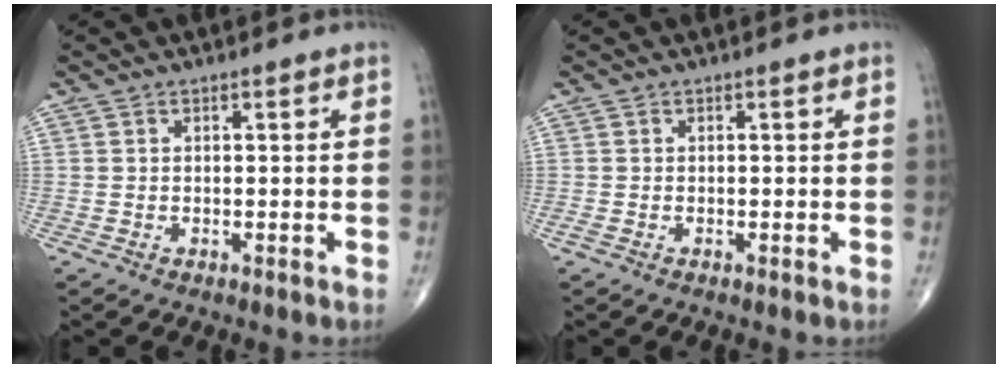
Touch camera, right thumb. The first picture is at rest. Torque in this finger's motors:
{"motor_torque": [2.25, 1.23, -0.05, -0.11, -0.02]}